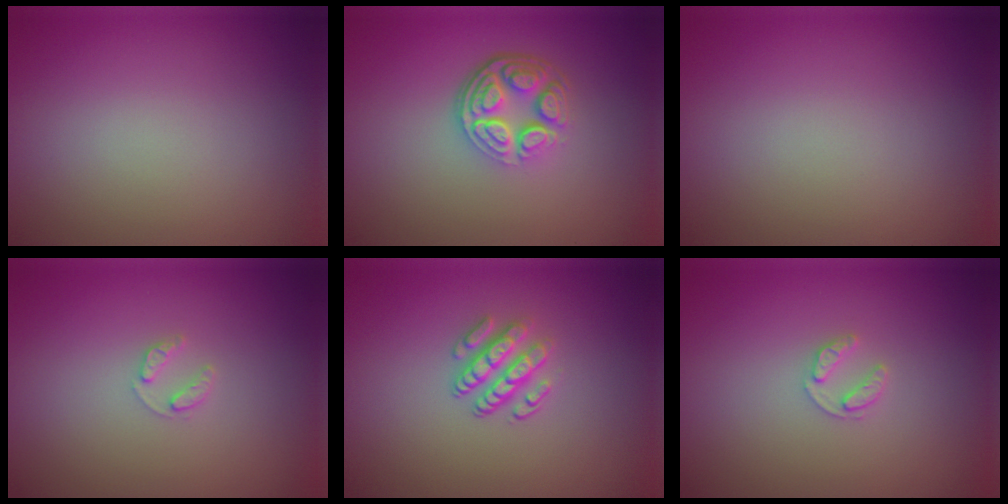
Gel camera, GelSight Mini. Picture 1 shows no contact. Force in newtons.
{"total": 5.0, "press": 3.5, "slide": 3.5}
{"total": 0.0}
{"total": 1.1, "press": 1.1, "slide": 0.2}
{"total": 2.8, "press": 2.4, "slide": 1.5}
{"total": 1.3, "press": 1.3, "slide": 0.2}